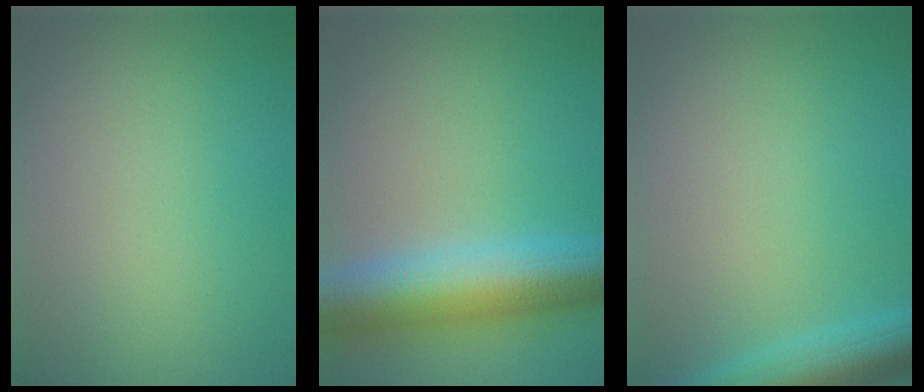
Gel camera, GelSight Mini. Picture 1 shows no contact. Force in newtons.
{"total": 8.9, "press": 8.9, "slide": 0.1}
{"total": 5.5, "press": 5.5, "slide": 0.3}